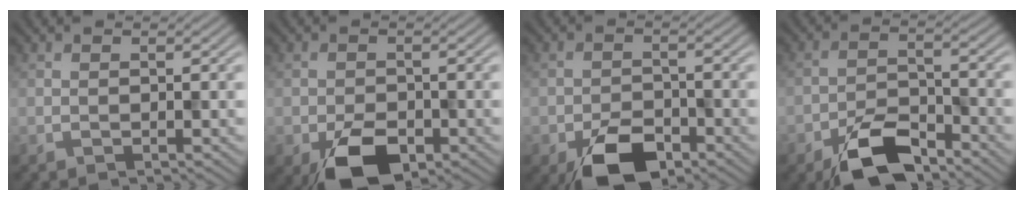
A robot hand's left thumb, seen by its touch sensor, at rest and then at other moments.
{"total": 6.7, "force": [-3.5, 3.9, 4.2], "torque": [-0.069, -0.019, -0.054]}
{"total": 6.6, "force": [-4.1, 3.5, 3.8], "torque": [-0.063, -0.005, -0.075]}
{"total": 7.4, "force": [-5.4, 2.8, 4.1], "torque": [-0.070, 0.003, -0.106]}